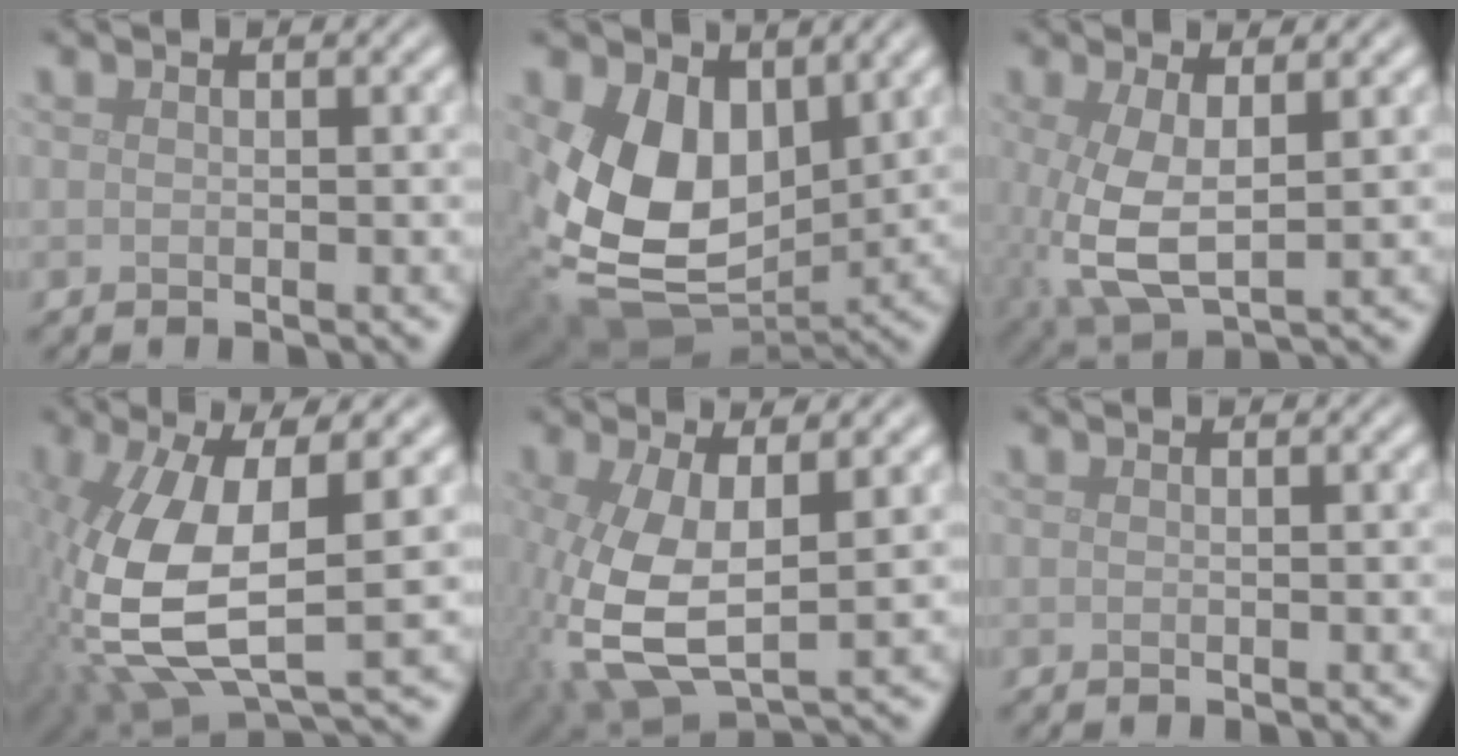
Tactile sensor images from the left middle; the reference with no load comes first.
{"total": 11.0, "force": [1.6, 7.2, 8.2], "torque": [-0.176, -0.030, 0.032]}
{"total": 5.7, "force": [-0.2, 2.6, 5.0], "torque": [-0.128, -0.009, 0.003]}
{"total": 12.3, "force": [-1.2, 5.4, 11.0], "torque": [-0.264, -0.016, -0.018]}
{"total": 8.5, "force": [-0.9, 4.3, 7.2], "torque": [-0.187, -0.019, -0.008]}
{"total": 0.0}